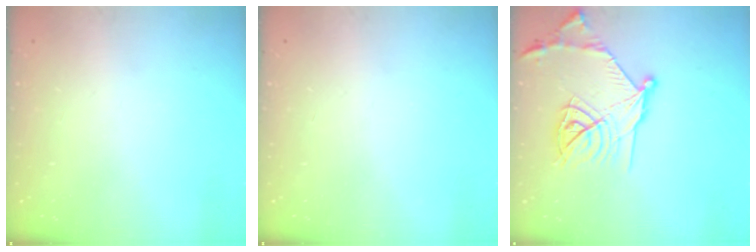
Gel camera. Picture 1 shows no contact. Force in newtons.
{"total": 0.0}
{"total": 20.0, "press": 20.0, "slide": 1.2}